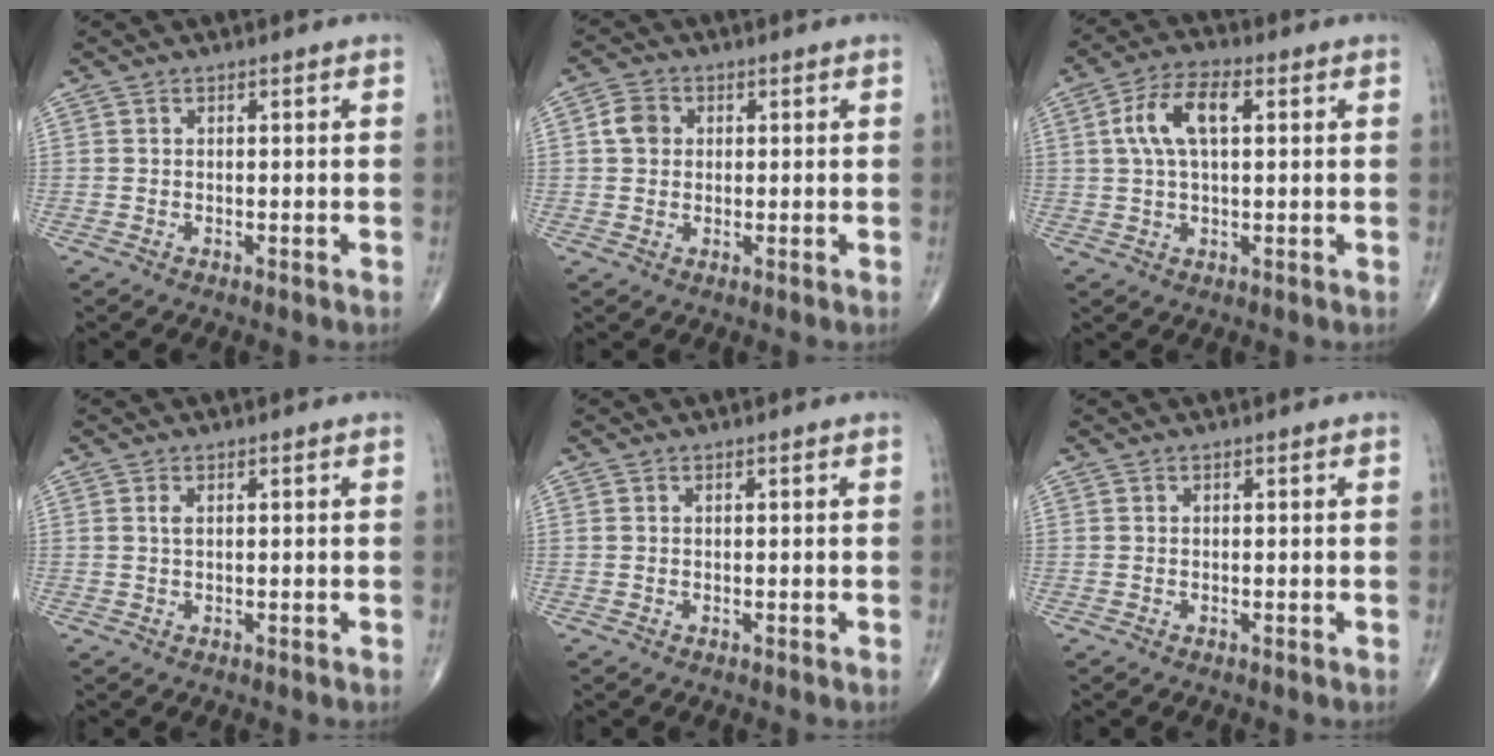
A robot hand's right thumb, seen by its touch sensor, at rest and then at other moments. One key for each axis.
{"total": 4.0, "fx": 0.7, "fy": 3.4, "fz": 2.0, "tx": -0.030, "ty": 0.005, "tz": 0.007}
{"total": 8.9, "fx": 2.1, "fy": 4.1, "fz": 7.7, "tx": -0.152, "ty": 0.019, "tz": 0.035}
{"total": 1.0, "fx": 0.4, "fy": 0.4, "fz": 0.9, "tx": -0.019, "ty": 0.004, "tz": 0.008}
{"total": 0.0}
{"total": 0.0}